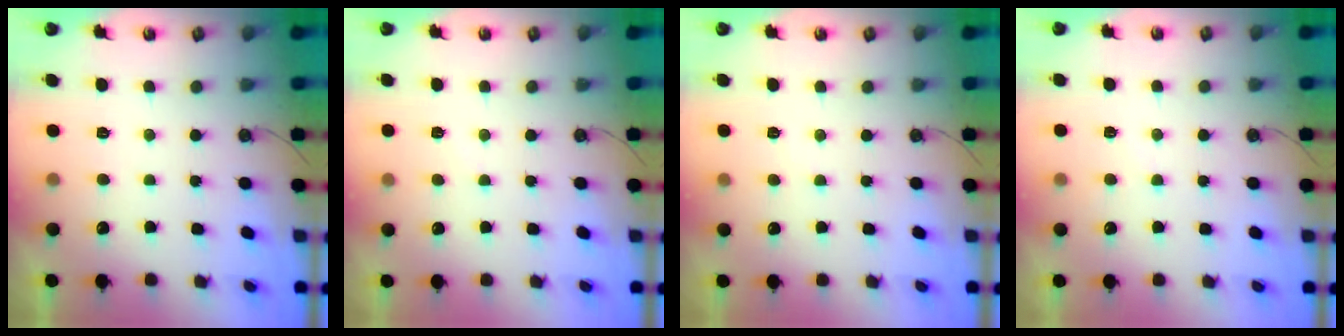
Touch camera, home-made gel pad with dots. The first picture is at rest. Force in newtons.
{"total": 2.9, "press": 2.9, "slide": 0.4}
{"total": 2.4, "press": 2.4, "slide": 0.4}
{"total": 4.7, "press": 4.7, "slide": 0.5}